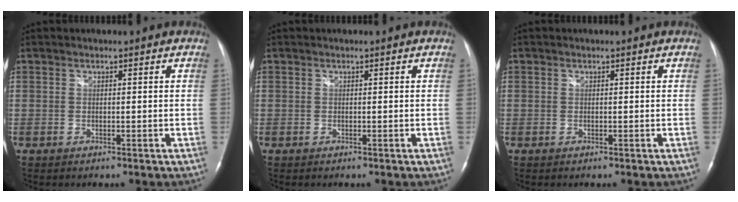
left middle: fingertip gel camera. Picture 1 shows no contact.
{"total": 0.0}
{"total": 0.0}